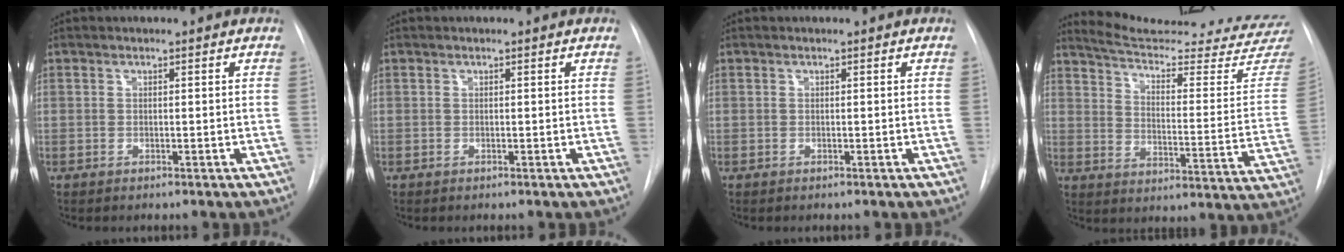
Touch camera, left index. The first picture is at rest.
{"total": 0.0}
{"total": 0.0}
{"total": 25.5, "force": [24.3, 1.1, 7.6], "torque": [-0.109, -0.122, 0.303]}